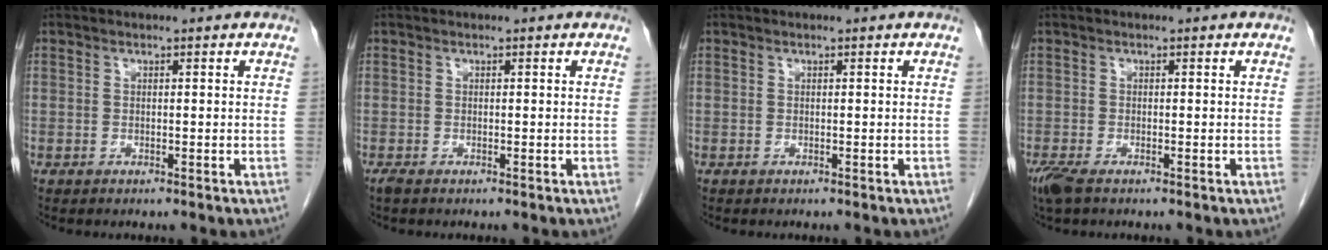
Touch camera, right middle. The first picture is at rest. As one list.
[{"total": 0.9, "force": [-0.7, 0.2, 0.5], "torque": [-0.015, -0.004, -0.013]}, {"total": 0.0}, {"total": 3.3, "force": [-2.4, 0.8, 2.1], "torque": [-0.051, -0.012, -0.044]}]